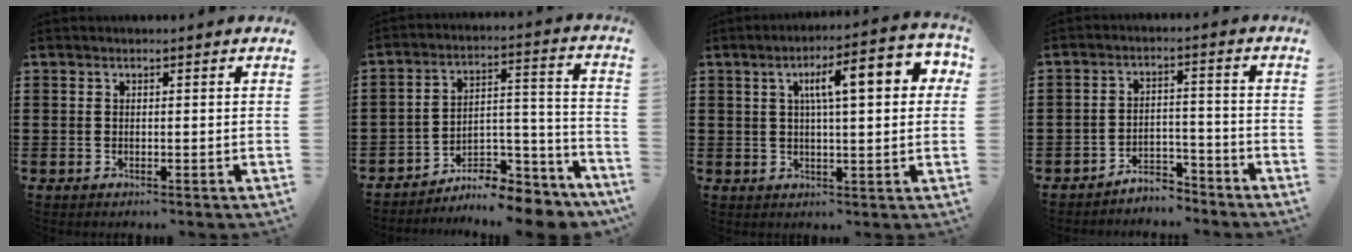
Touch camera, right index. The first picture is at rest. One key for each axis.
{"total": 8.2, "fx": -7.6, "fy": 2.0, "fz": 2.4, "tx": -0.024, "ty": 0.027, "tz": -0.143}
{"total": 8.9, "fx": 2.6, "fy": 2.2, "fz": 8.2, "tx": -0.140, "ty": 0.002, "tz": 0.034}
{"total": 4.2, "fx": -4.1, "fy": 0.8, "fz": 0.4, "tx": -0.010, "ty": 0.008, "tz": -0.083}